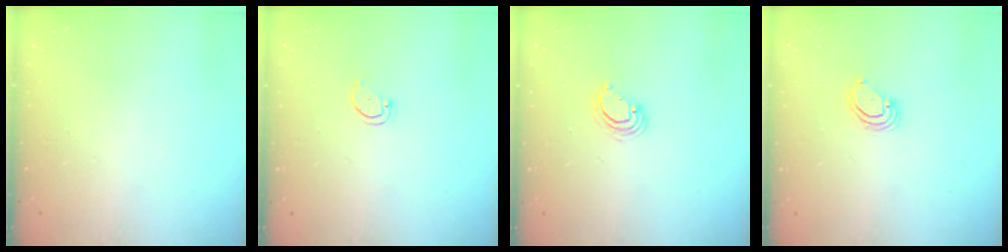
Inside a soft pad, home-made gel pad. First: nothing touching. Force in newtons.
{"total": 2.3, "press": 2.3, "slide": 0.4}
{"total": 4.1, "press": 4.1, "slide": 0.2}
{"total": 3.0, "press": 2.9, "slide": 0.3}